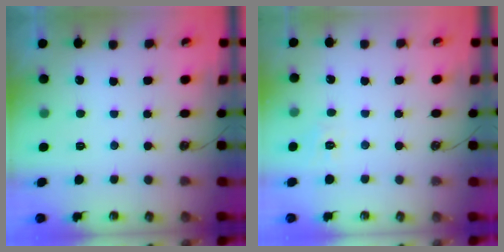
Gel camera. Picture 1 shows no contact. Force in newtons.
{"total": 4.4, "press": 4.4, "slide": 0.6}